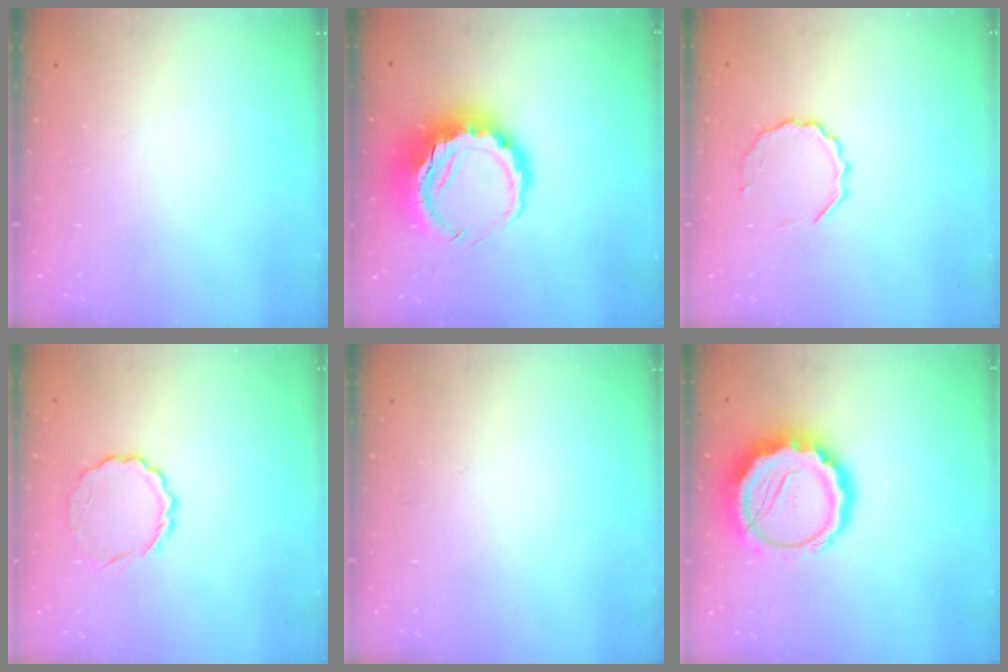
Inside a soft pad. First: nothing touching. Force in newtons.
{"total": 10.0, "press": 9.7, "slide": 2.4}
{"total": 6.3, "press": 6.2, "slide": 1.5}
{"total": 4.7, "press": 4.4, "slide": 1.6}
{"total": 0.0}
{"total": 13.4, "press": 13.0, "slide": 3.2}